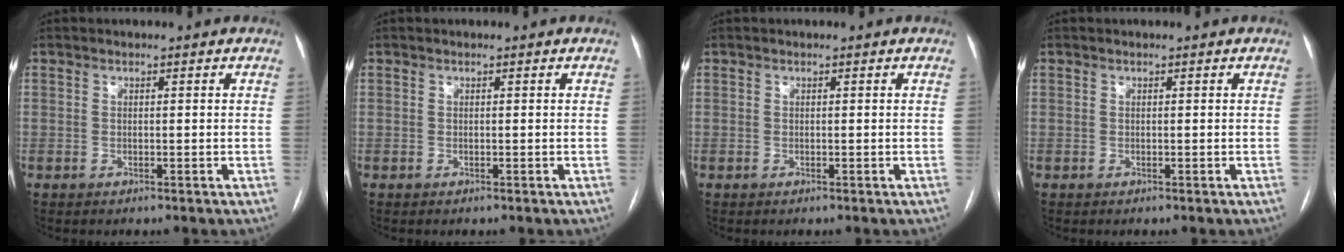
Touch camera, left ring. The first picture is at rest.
{"total": 0.0}
{"total": 0.0}
{"total": 0.0}